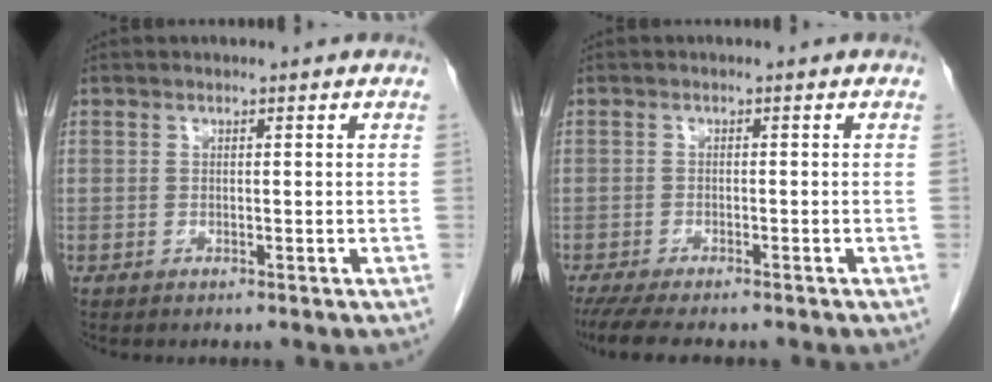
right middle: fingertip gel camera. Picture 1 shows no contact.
{"total": 9.0, "force": [-7.4, 1.7, 4.7], "torque": [-0.068, -0.011, -0.111]}